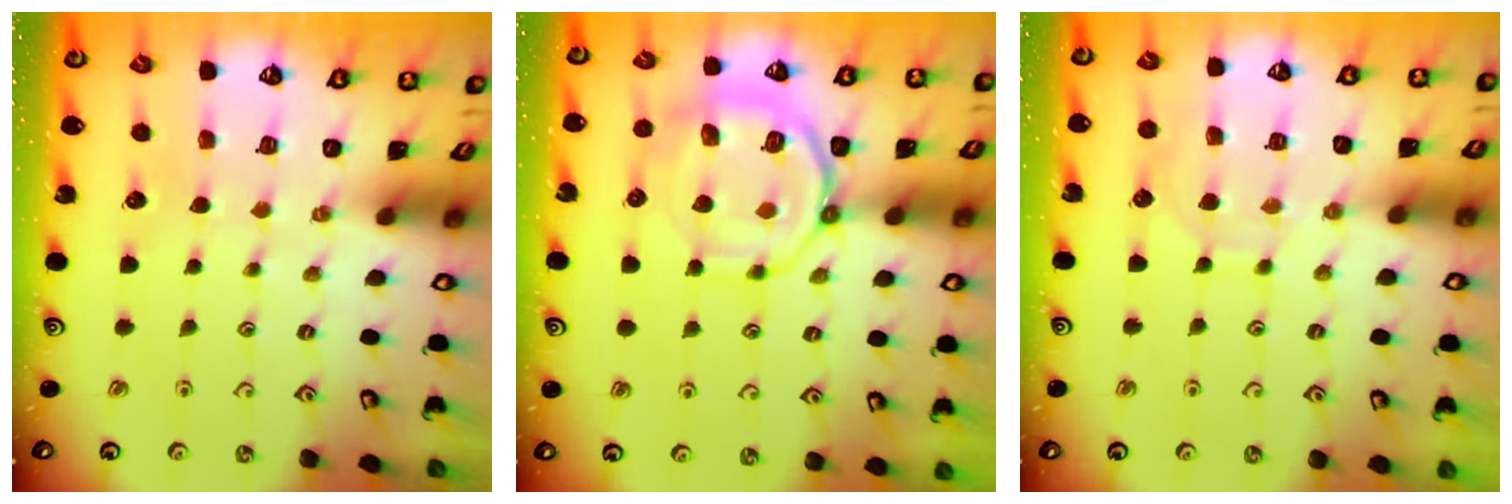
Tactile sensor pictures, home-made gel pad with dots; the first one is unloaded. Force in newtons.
{"total": 11.6, "press": 11.5, "slide": 1.7}
{"total": 7.9, "press": 7.9, "slide": 0.6}